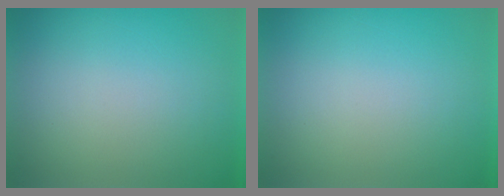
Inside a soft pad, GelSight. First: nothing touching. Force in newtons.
{"total": 0.0}